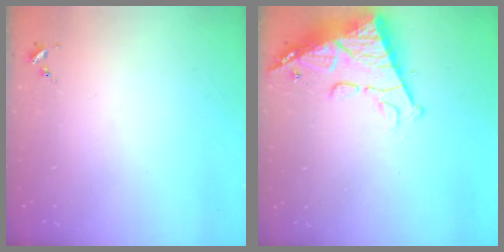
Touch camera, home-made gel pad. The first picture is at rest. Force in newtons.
{"total": 14.9, "press": 14.8, "slide": 1.5}